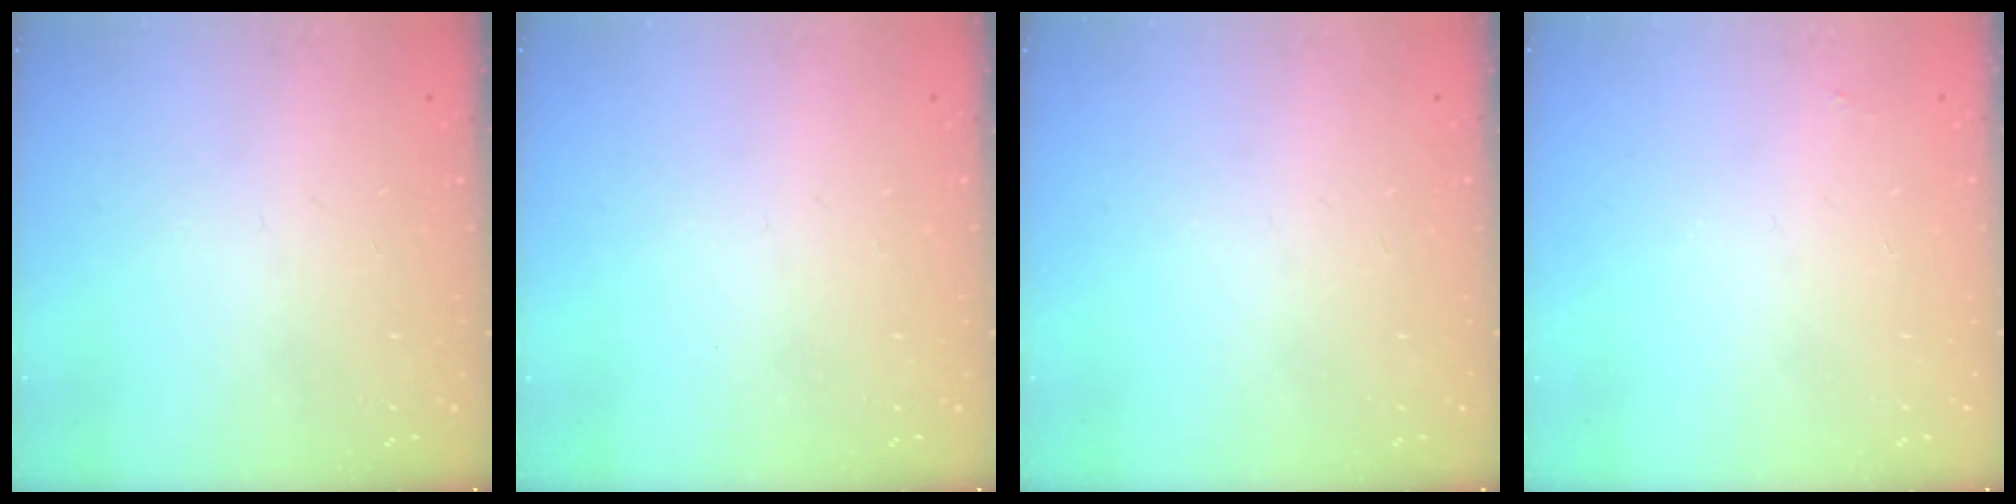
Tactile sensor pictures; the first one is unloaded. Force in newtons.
{"total": 0.0}
{"total": 0.0}
{"total": 1.9, "press": 1.9, "slide": 0.3}